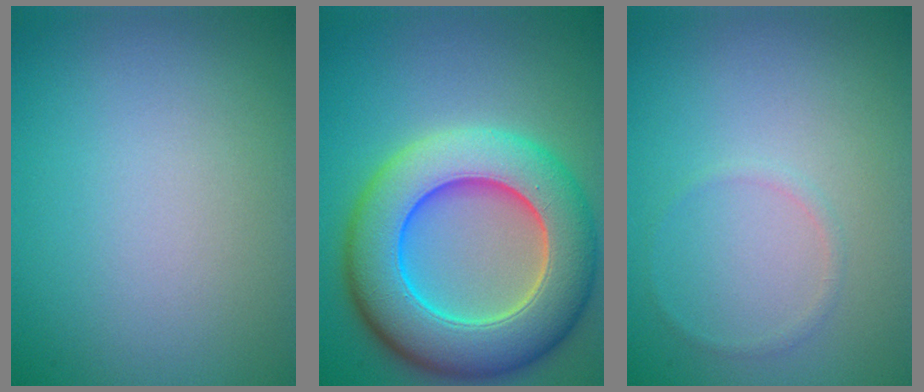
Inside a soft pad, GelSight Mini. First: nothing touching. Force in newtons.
{"total": 11.4, "press": 11.4, "slide": 0.6}
{"total": 0.6, "press": 0.6, "slide": 0.1}